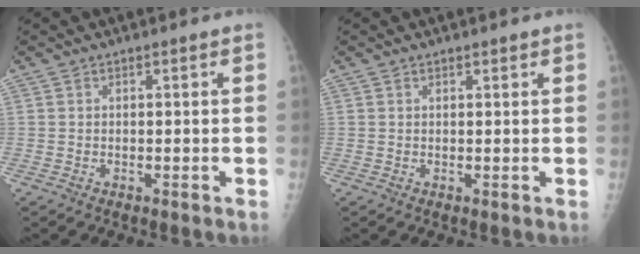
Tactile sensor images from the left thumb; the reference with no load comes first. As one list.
[{"total": 0.6, "force": [0.5, 0.2, 0.1], "torque": [-0.002, -0.004, 0.008]}]